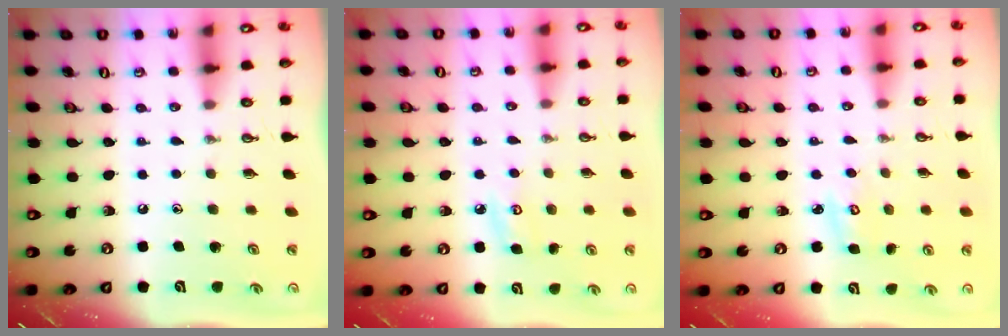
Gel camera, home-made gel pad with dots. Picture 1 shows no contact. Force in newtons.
{"total": 5.2, "press": 5.2, "slide": 0.6}
{"total": 4.0, "press": 4.0, "slide": 0.3}